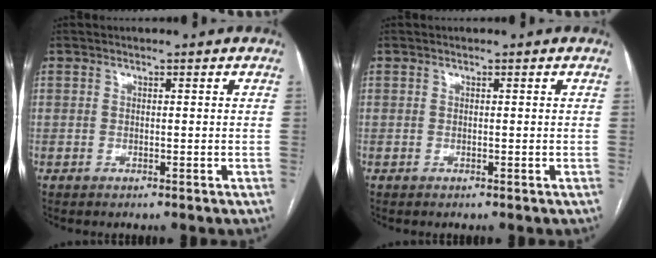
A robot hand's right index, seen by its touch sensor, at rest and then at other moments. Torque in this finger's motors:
{"motor_torque": [0.00, 0.00, 0.00, 0.00]}